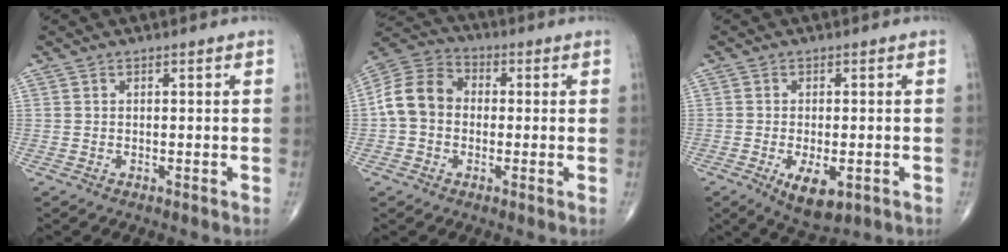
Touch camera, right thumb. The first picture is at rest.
{"total": 10.3, "force": [-0.5, 8.3, 6.2], "torque": [-0.107, 0.033, -0.022]}
{"total": 6.8, "force": [-2.4, 3.1, 5.6], "torque": [-0.086, -0.009, -0.029]}